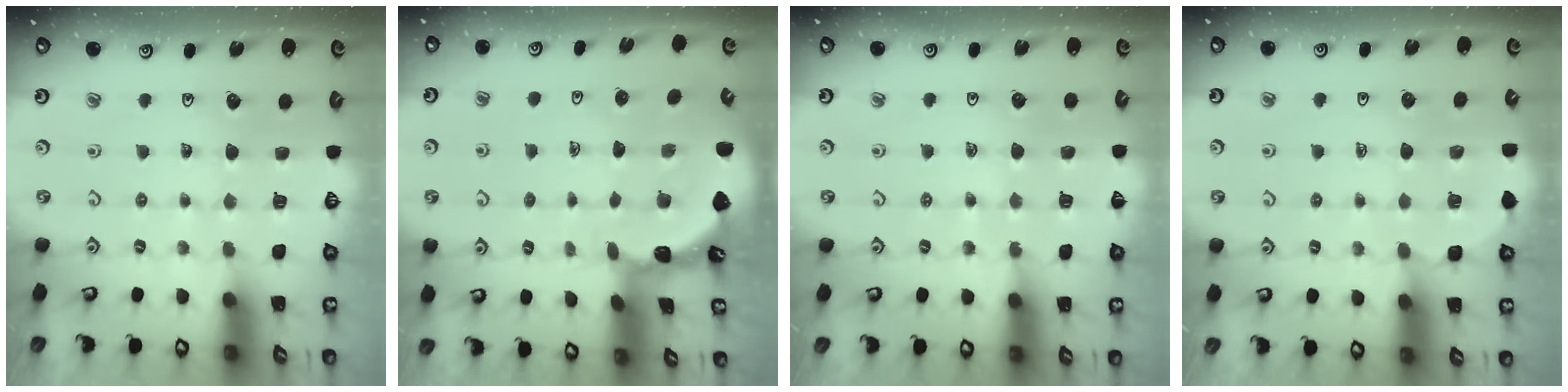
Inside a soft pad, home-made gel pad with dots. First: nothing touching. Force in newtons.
{"total": 1.7, "press": 1.7, "slide": 0.1}
{"total": 5.3, "press": 5.1, "slide": 1.3}
{"total": 4.4, "press": 3.9, "slide": 1.9}